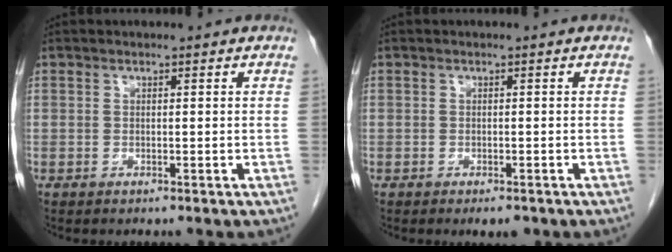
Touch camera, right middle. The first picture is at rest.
{"total": 2.0, "force": [-1.3, 0.8, 1.2], "torque": [-0.013, -0.001, -0.012]}